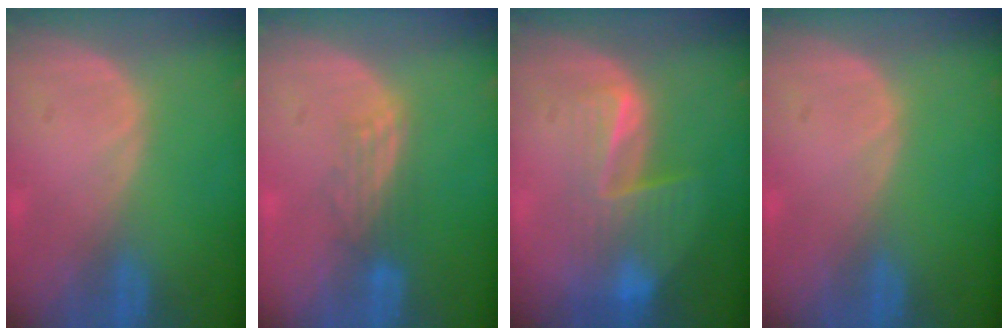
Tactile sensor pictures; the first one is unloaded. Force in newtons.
{"total": 2.8, "press": 2.7, "slide": 0.6}
{"total": 7.7, "press": 6.8, "slide": 3.6}
{"total": 0.0}